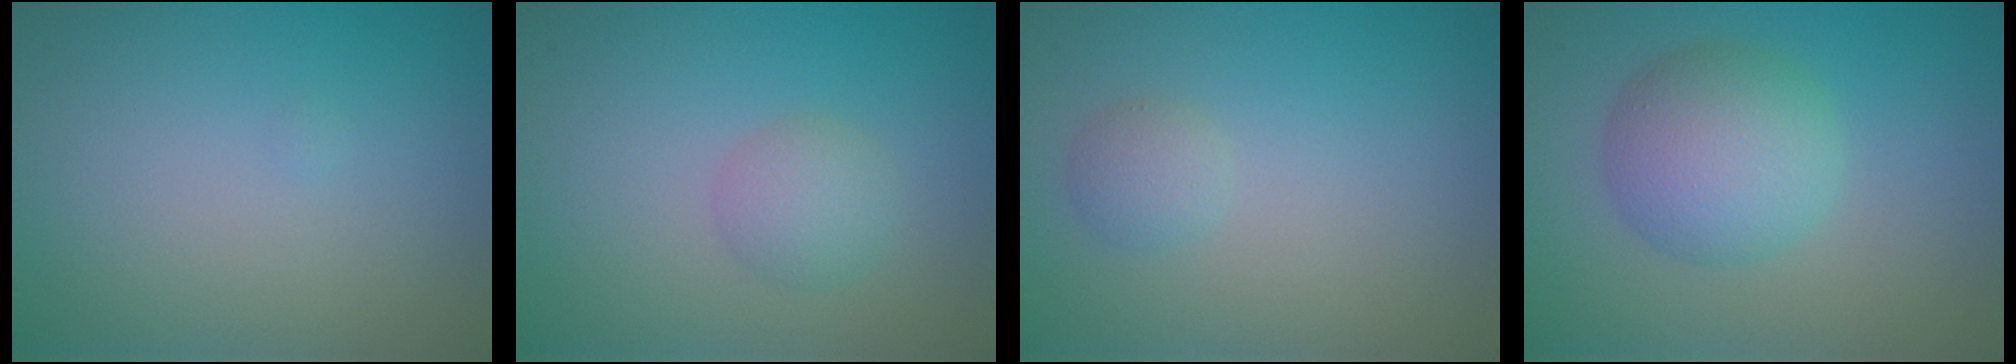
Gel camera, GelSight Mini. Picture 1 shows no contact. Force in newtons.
{"total": 2.2, "press": 2.2, "slide": 0.1}
{"total": 1.3, "press": 1.3, "slide": 0.2}
{"total": 5.4, "press": 5.4, "slide": 0.1}